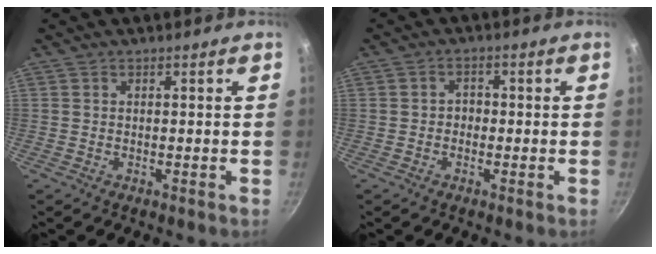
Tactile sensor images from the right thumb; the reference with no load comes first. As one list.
[{"total": 2.0, "force": [-0.5, 1.7, 1.0], "torque": [-0.004, 0.008, -0.011]}]